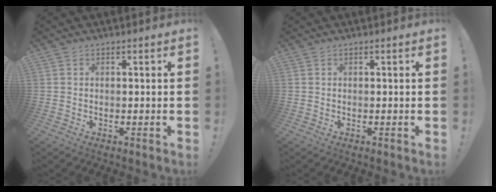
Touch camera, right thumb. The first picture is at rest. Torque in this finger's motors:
{"motor_torque": [0.00, 0.00, 0.00, 0.00, 0.00]}